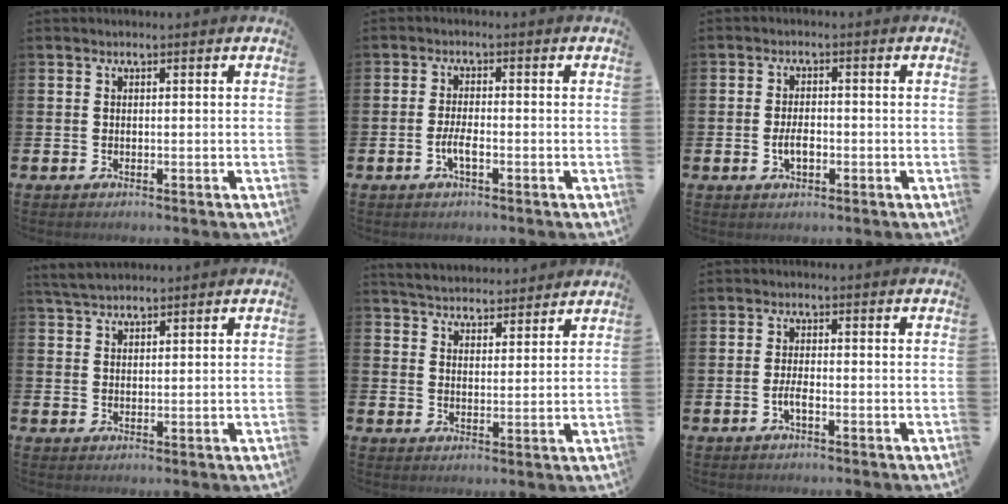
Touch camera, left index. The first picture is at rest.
{"total": 2.7, "force": [-1.0, 0.8, 2.3], "torque": [-0.051, 0.002, -0.021]}
{"total": 3.0, "force": [-0.7, 1.6, 2.4], "torque": [-0.033, -0.002, -0.016]}
{"total": 3.3, "force": [3.1, 0.8, 0.8], "torque": [-0.016, -0.009, 0.057]}
{"total": 4.9, "force": [4.8, 0.7, 0.0], "torque": [-0.022, -0.025, 0.088]}
{"total": 1.9, "force": [-0.9, 0.5, 1.7], "torque": [-0.033, 0.004, -0.016]}